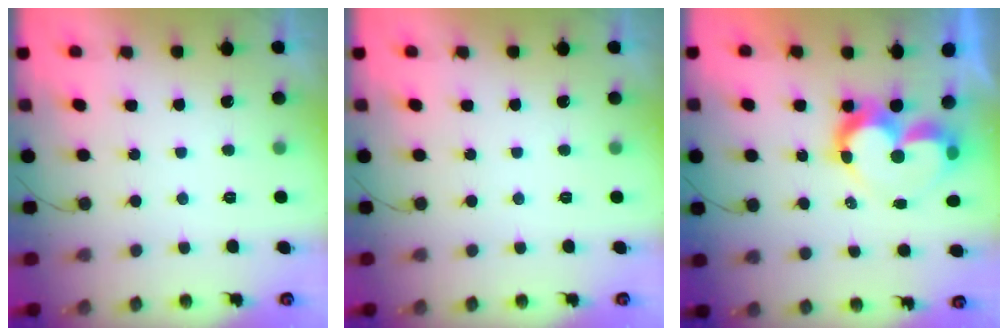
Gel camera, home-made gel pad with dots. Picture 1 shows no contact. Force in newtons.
{"total": 0.0}
{"total": 10.5, "press": 10.4, "slide": 1.0}